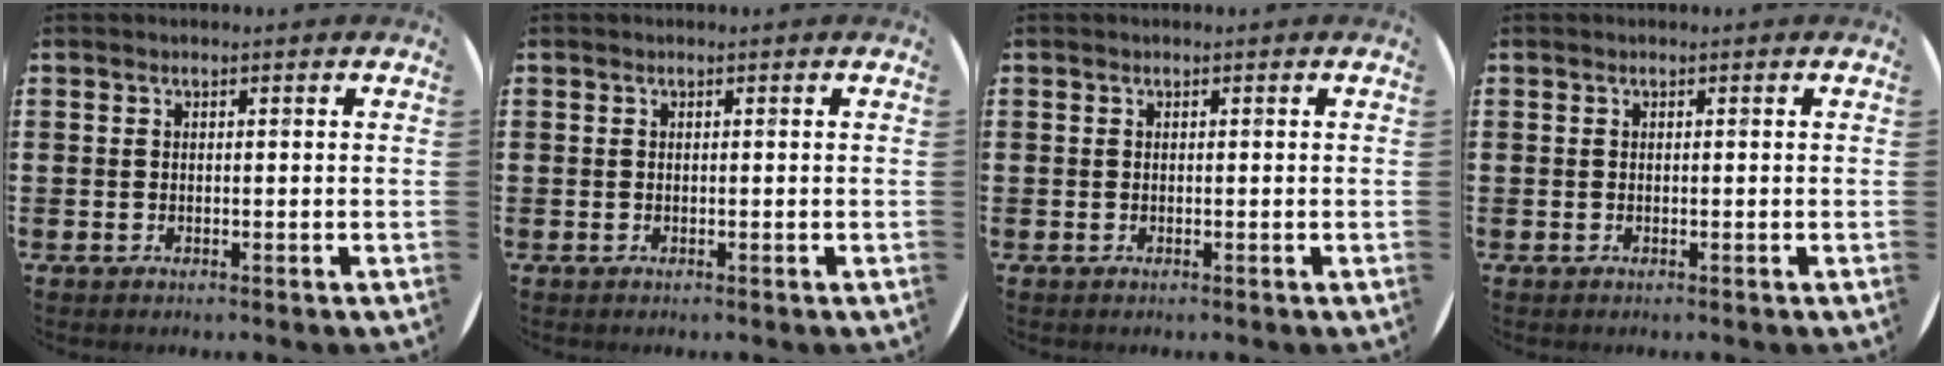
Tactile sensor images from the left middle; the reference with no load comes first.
{"total": 0.0}
{"total": 0.0}
{"total": 0.0}